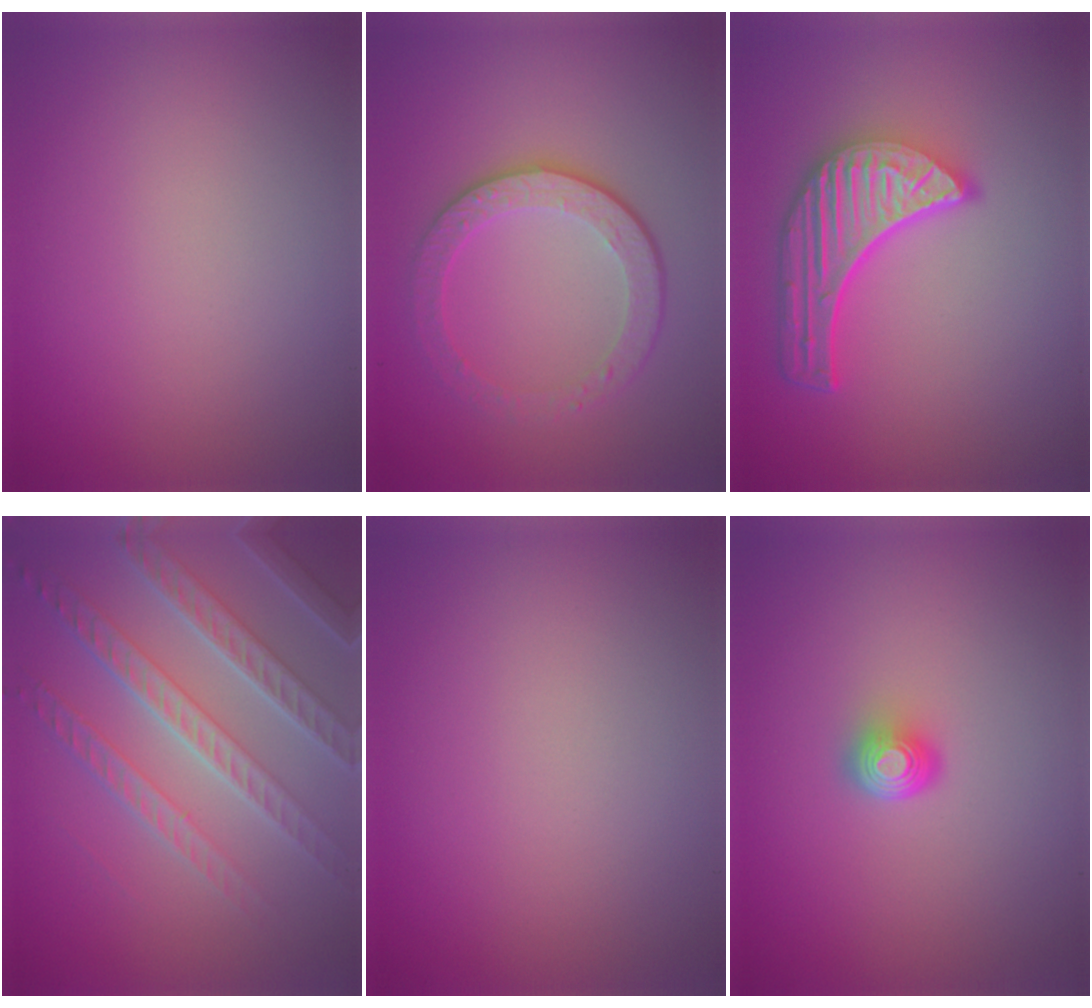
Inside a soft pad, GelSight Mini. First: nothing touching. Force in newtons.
{"total": 4.7, "press": 3.3, "slide": 3.3}
{"total": 5.9, "press": 4.6, "slide": 3.8}
{"total": 6.1, "press": 5.0, "slide": 3.5}
{"total": 0.0}
{"total": 2.1, "press": 1.4, "slide": 1.6}